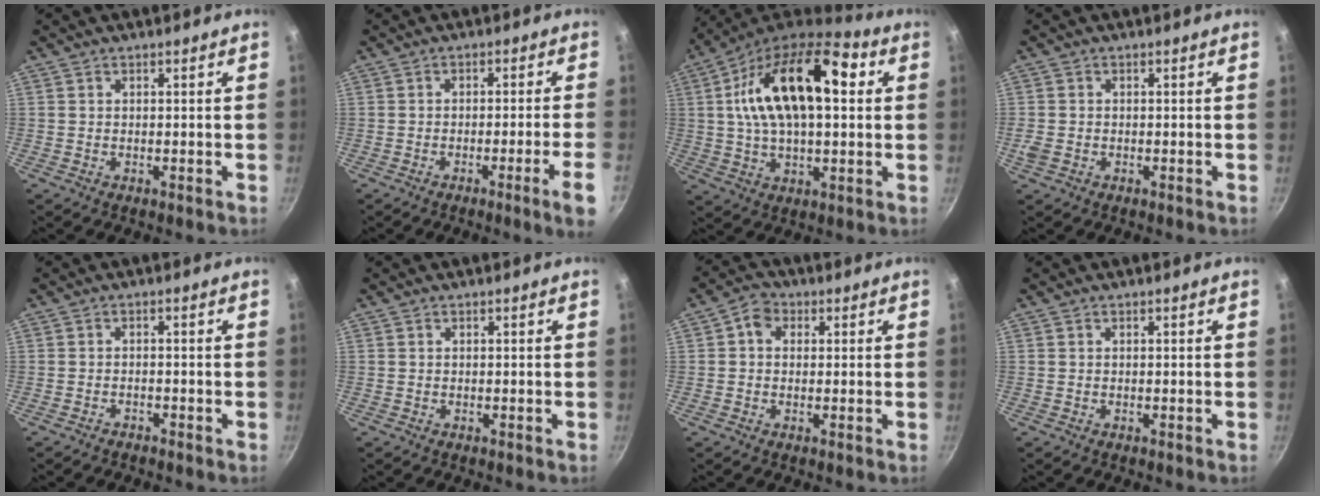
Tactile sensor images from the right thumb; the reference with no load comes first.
{"total": 5.8, "force": [-2.7, -0.7, 5.1], "torque": [-0.080, 0.014, -0.036]}
{"total": 22.2, "force": [5.0, 11.3, 18.5], "torque": [-0.307, 0.016, 0.070]}
{"total": 2.1, "force": [-0.6, 1.7, 1.1], "torque": [-0.024, -0.003, -0.013]}
{"total": 1.2, "force": [-1.2, 0.2, 0.1], "torque": [-0.009, 0.016, -0.019]}
{"total": 0.0}
{"total": 4.1, "force": [1.0, 3.4, 2.0], "torque": [-0.019, 0.004, 0.005]}
{"total": 0.0}